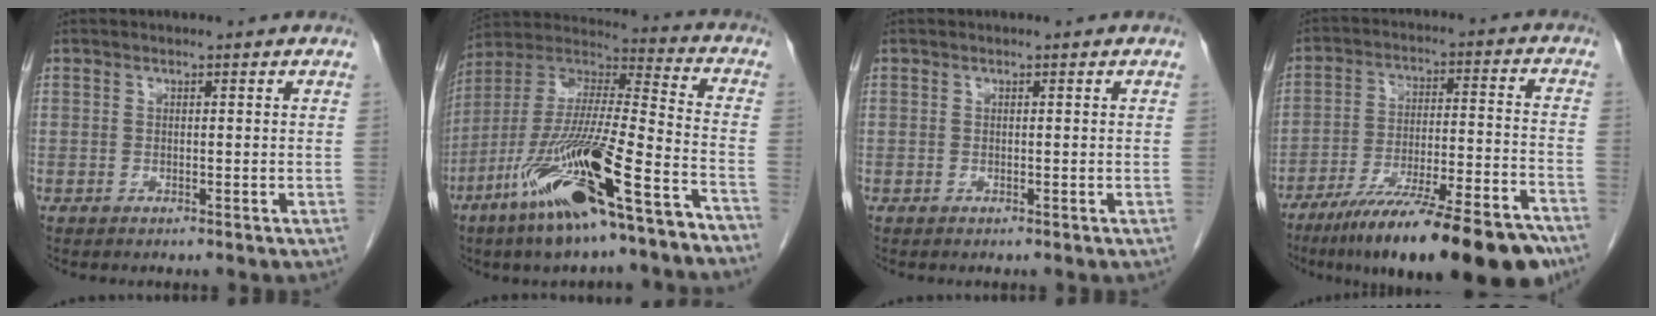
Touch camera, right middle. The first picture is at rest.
{"total": 22.5, "force": [-13.7, 3.1, 17.5], "torque": [-0.323, -0.024, -0.242]}
{"total": 0.0}
{"total": 22.7, "force": [-17.5, 1.6, 14.3], "torque": [-0.167, -0.012, -0.281]}